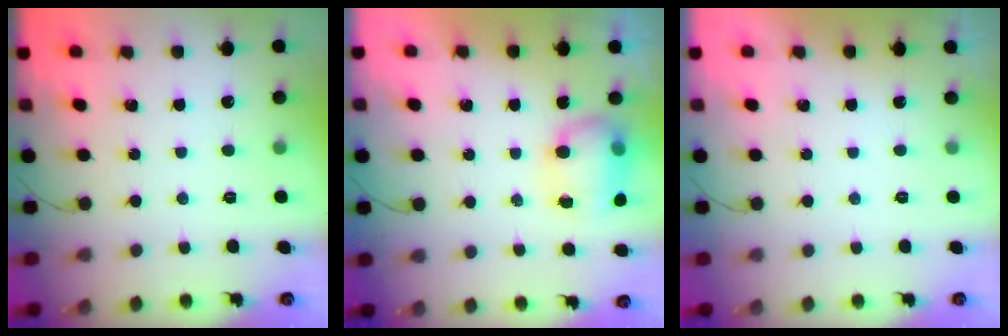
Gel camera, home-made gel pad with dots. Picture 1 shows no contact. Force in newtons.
{"total": 11.1, "press": 9.7, "slide": 5.3}
{"total": 0.0}